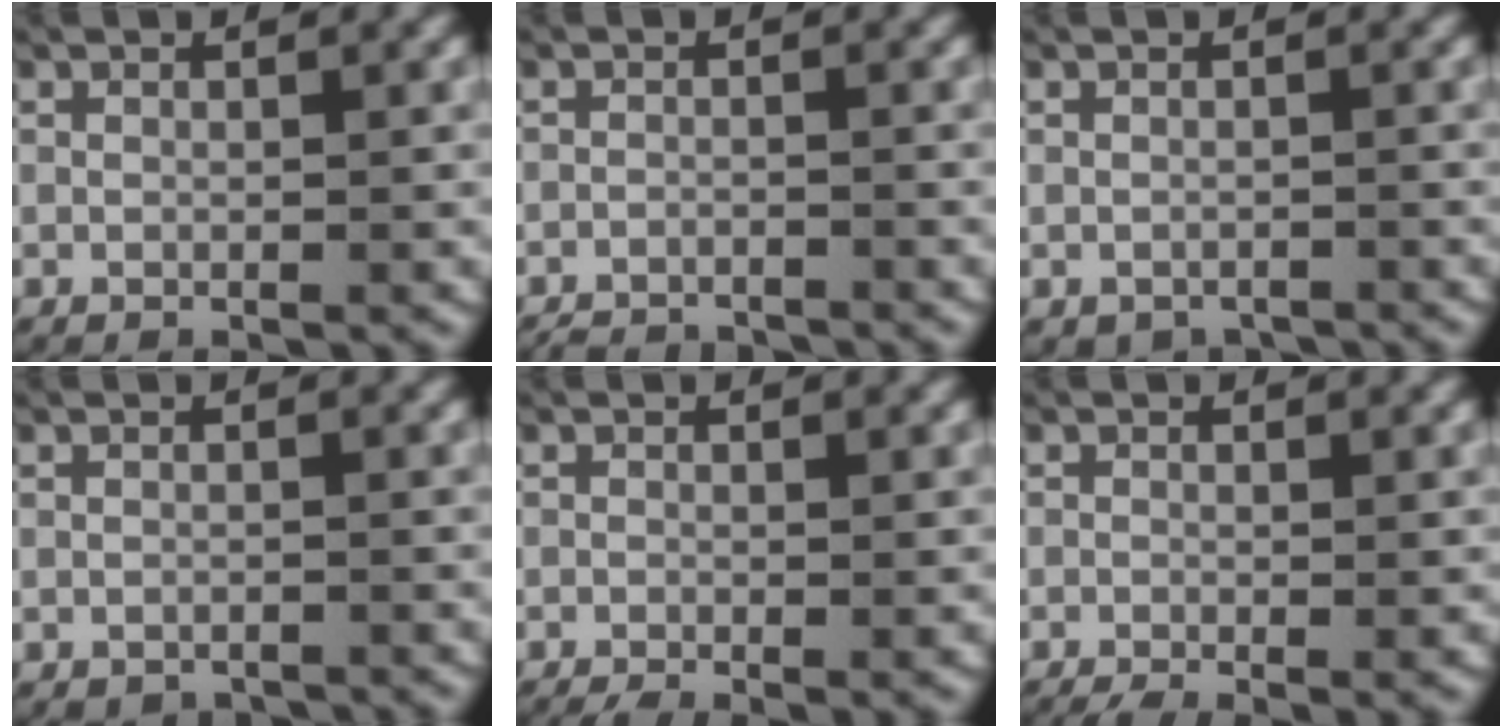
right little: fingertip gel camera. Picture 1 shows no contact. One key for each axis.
{"total": 2.7, "fx": -2.6, "fy": 0.4, "fz": 0.2, "tx": -0.008, "ty": -0.012, "tz": -0.042}
{"total": 1.4, "fx": -1.0, "fy": 0.9, "fz": 0.2, "tx": -0.003, "ty": -0.006, "tz": -0.014}
{"total": 0.9, "fx": -0.8, "fy": 0.4, "fz": 0.0, "tx": -0.004, "ty": -0.006, "tz": -0.009}
{"total": 1.2, "fx": -0.9, "fy": 0.3, "fz": 0.7, "tx": -0.011, "ty": -0.008, "tz": -0.014}
{"total": 1.5, "fx": -1.2, "fy": 0.5, "fz": 0.9, "tx": -0.014, "ty": -0.010, "tz": -0.017}